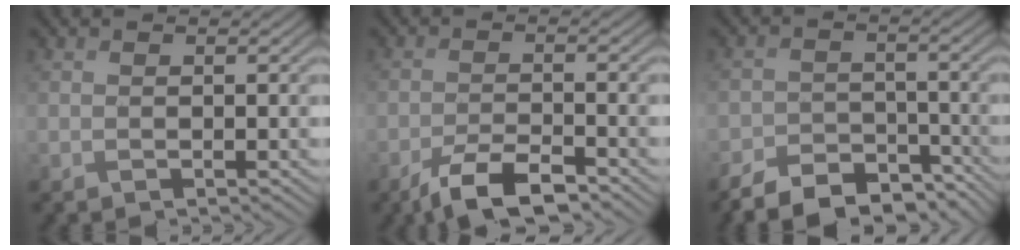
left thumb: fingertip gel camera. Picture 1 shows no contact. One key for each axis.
{"total": 5.8, "fx": -4.3, "fy": 2.0, "fz": 3.4, "tx": -0.061, "ty": -0.003, "tz": -0.081}
{"total": 10.2, "fx": -8.7, "fy": 4.6, "fz": 2.8, "tx": -0.035, "ty": -0.021, "tz": -0.132}